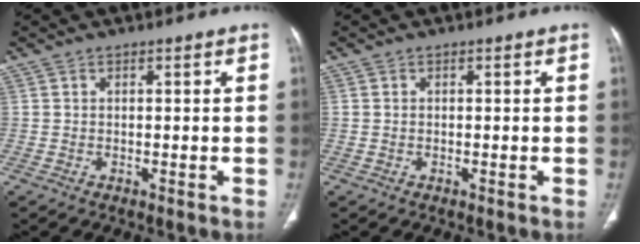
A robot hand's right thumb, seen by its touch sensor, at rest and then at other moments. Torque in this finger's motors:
{"motor_torque": [-0.37, 0.20, -0.20, 0.07, -0.01]}